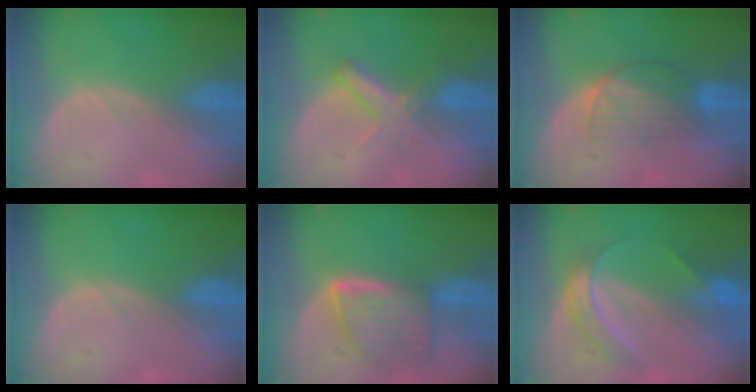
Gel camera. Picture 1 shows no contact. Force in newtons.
{"total": 5.5, "press": 4.7, "slide": 2.7}
{"total": 6.5, "press": 5.7, "slide": 3.2}
{"total": 0.0}
{"total": 8.1, "press": 7.3, "slide": 3.4}
{"total": 6.3, "press": 5.3, "slide": 3.3}